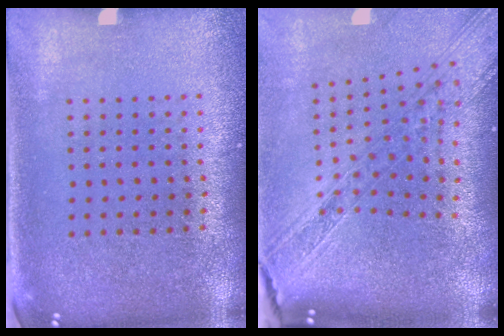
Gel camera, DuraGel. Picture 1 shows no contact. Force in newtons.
{"total": 2.8, "press": 2.2, "slide": 1.7}